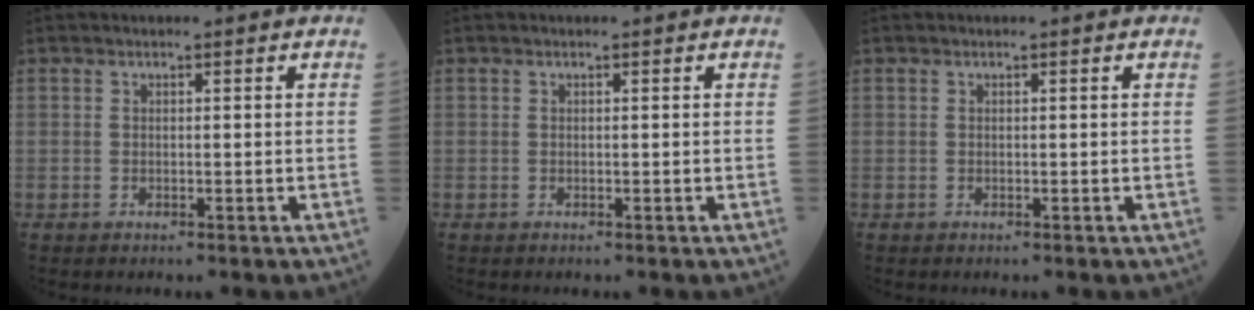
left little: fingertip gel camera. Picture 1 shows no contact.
{"total": 0.0}
{"total": 0.0}